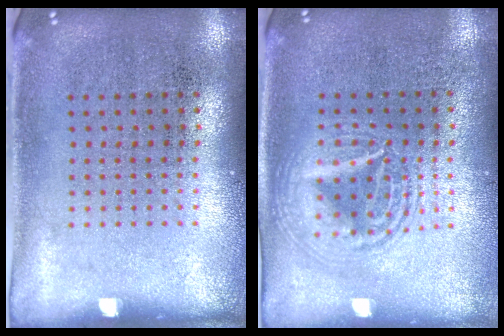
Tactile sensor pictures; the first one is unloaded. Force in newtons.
{"total": 2.6, "press": 2.6, "slide": 0.3}